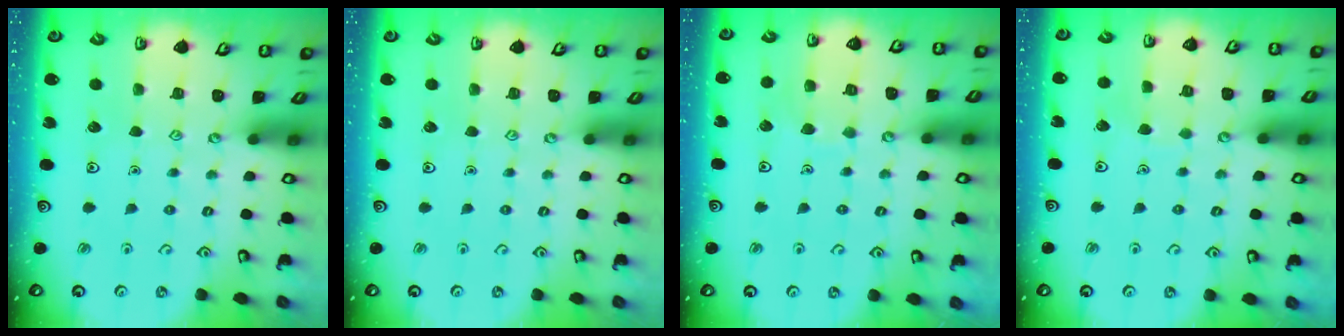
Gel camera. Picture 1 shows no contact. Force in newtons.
{"total": 0.0}
{"total": 6.1, "press": 6.1, "slide": 0.3}
{"total": 2.7, "press": 2.7, "slide": 0.2}